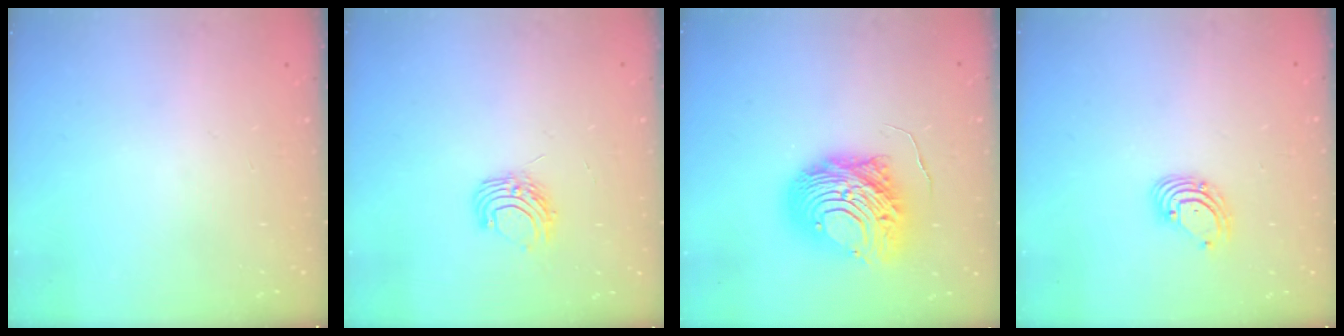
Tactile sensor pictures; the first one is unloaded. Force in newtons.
{"total": 6.9, "press": 6.9, "slide": 0.6}
{"total": 14.1, "press": 14.0, "slide": 1.3}
{"total": 3.7, "press": 3.7, "slide": 0.4}